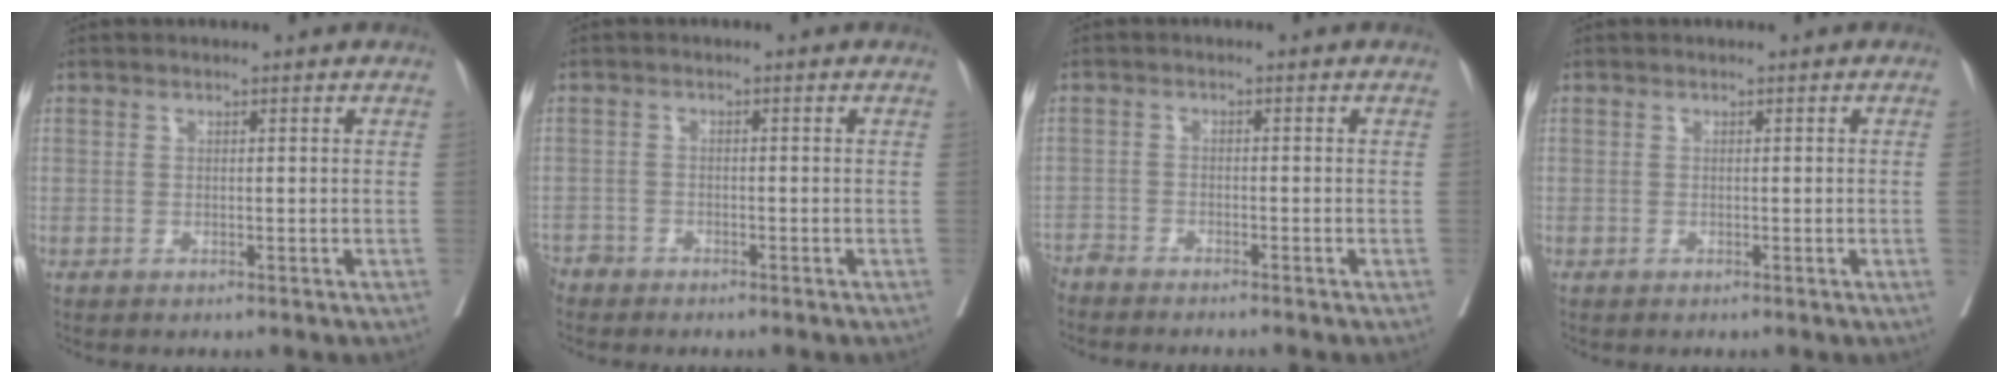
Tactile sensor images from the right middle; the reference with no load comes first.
{"total": 2.5, "force": [-2.3, 0.8, -0.2], "torque": [0.006, -0.003, -0.047]}
{"total": 5.8, "force": [-5.6, 0.2, 1.6], "torque": [-0.011, -0.013, -0.094]}
{"total": 0.8, "force": [0.0, -0.4, 0.7], "torque": [-0.005, 0.000, -0.001]}